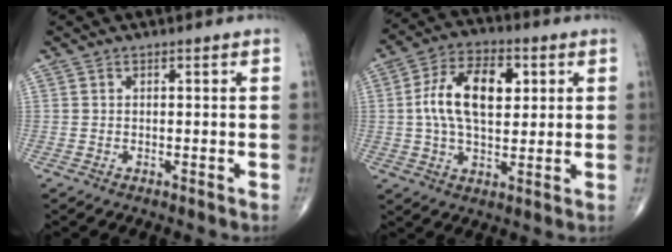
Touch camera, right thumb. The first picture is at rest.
{"total": 14.0, "force": [2.4, 7.8, 11.3], "torque": [-0.188, 0.010, 0.037]}